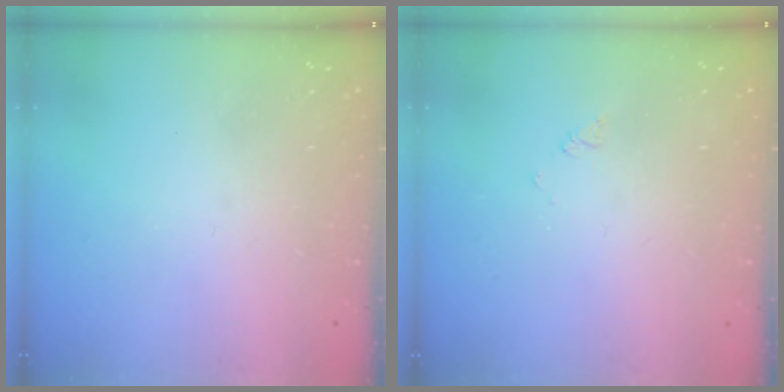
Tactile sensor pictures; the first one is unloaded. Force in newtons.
{"total": 1.7, "press": 1.6, "slide": 0.3}